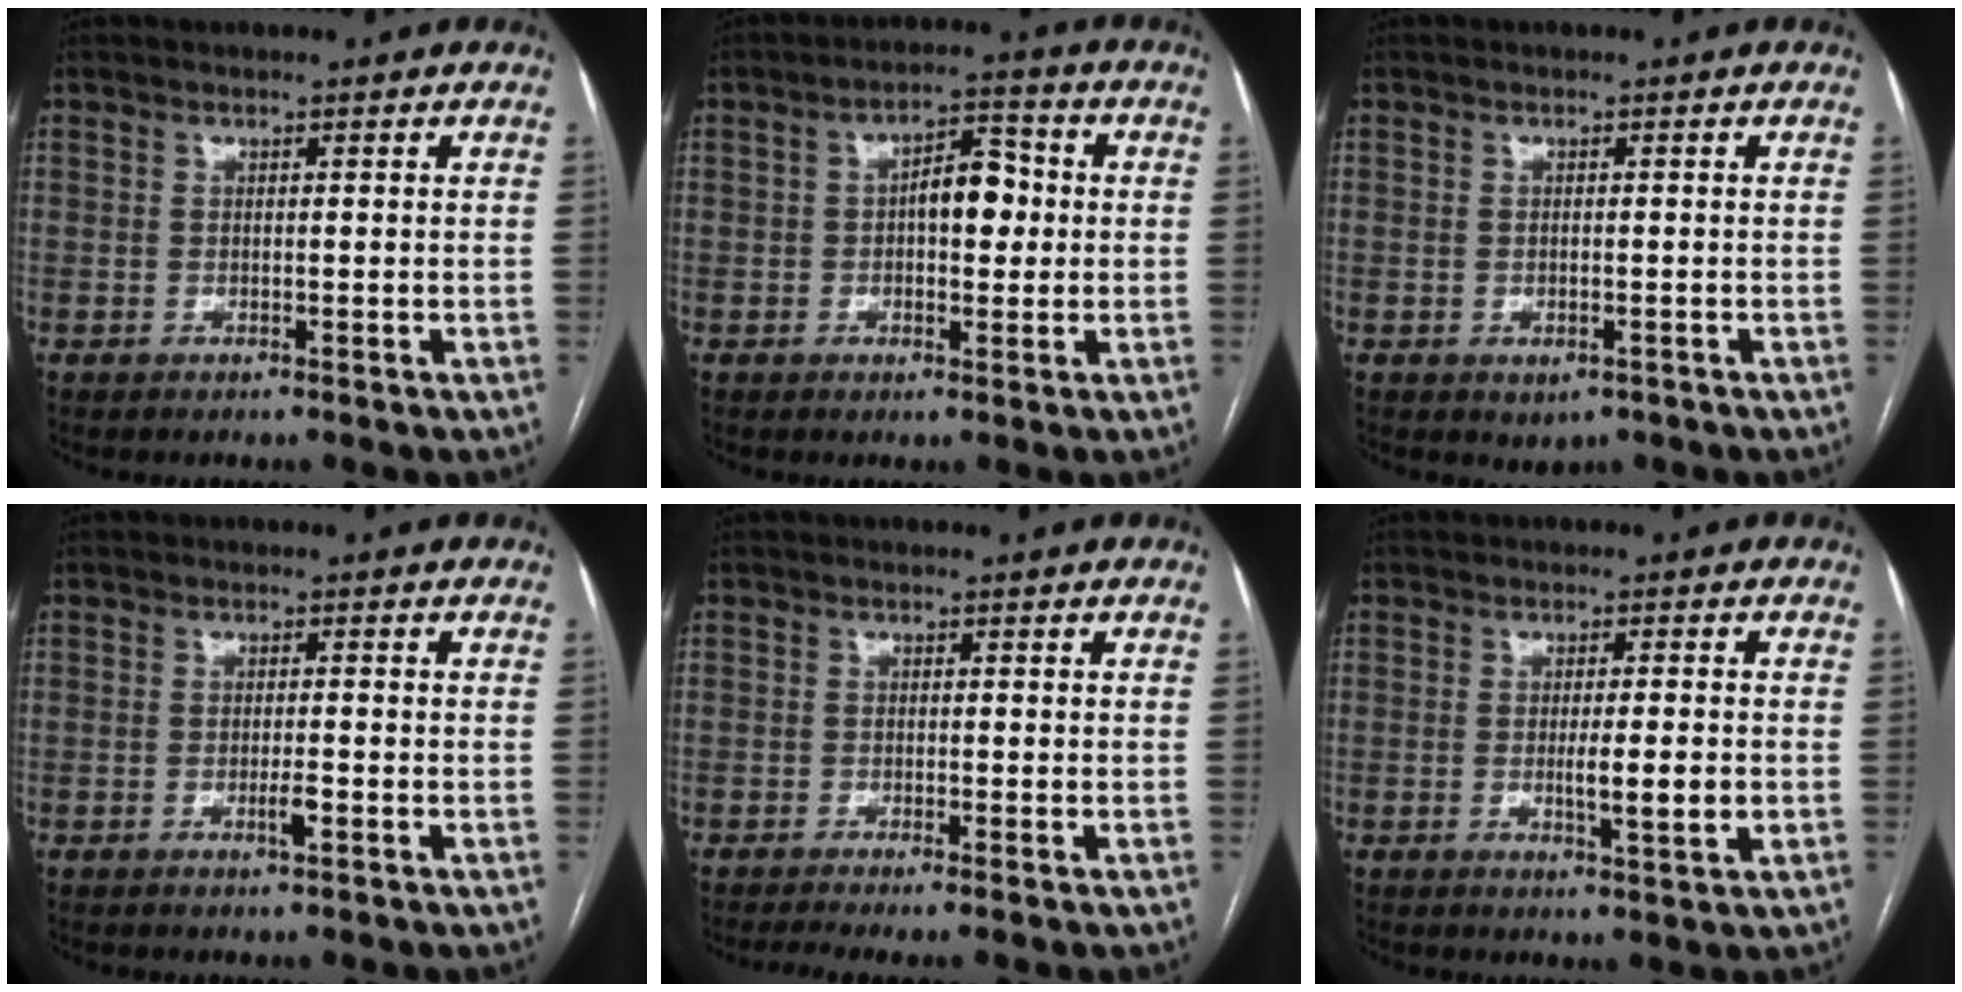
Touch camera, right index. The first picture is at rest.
{"total": 6.3, "force": [0.2, 2.9, 5.7], "torque": [-0.087, 0.022, 0.001]}
{"total": 2.2, "force": [-1.1, 1.4, 1.3], "torque": [-0.016, -0.002, -0.002]}
{"total": 1.9, "force": [-1.0, -0.1, 1.6], "torque": [-0.031, -0.002, -0.017]}
{"total": 3.6, "force": [-2.6, 0.0, 2.4], "torque": [-0.037, -0.007, -0.044]}
{"total": 4.8, "force": [-1.0, 0.0, 4.7], "torque": [-0.080, -0.008, -0.013]}